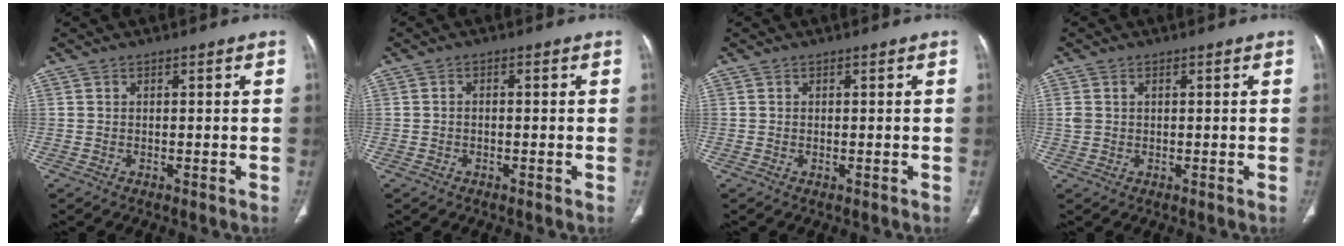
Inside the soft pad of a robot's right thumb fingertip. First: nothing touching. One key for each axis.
{"total": 0.8, "fx": -0.3, "fy": 0.5, "fz": 0.6, "tx": -0.009, "ty": 0.003, "tz": -0.007}
{"total": 0.0}
{"total": 2.0, "fx": 0.6, "fy": 1.4, "fz": 1.3, "tx": -0.035, "ty": 0.006, "tz": 0.019}